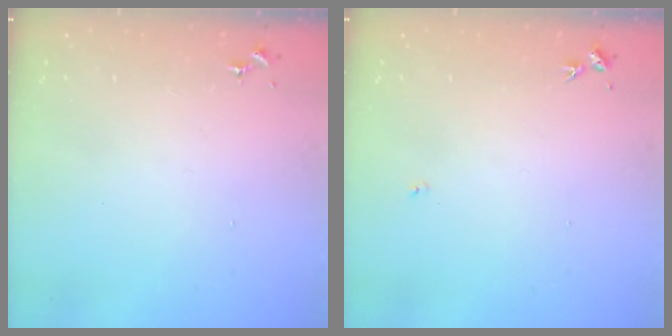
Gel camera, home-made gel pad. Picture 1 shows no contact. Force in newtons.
{"total": 3.3, "press": 3.3, "slide": 0.4}